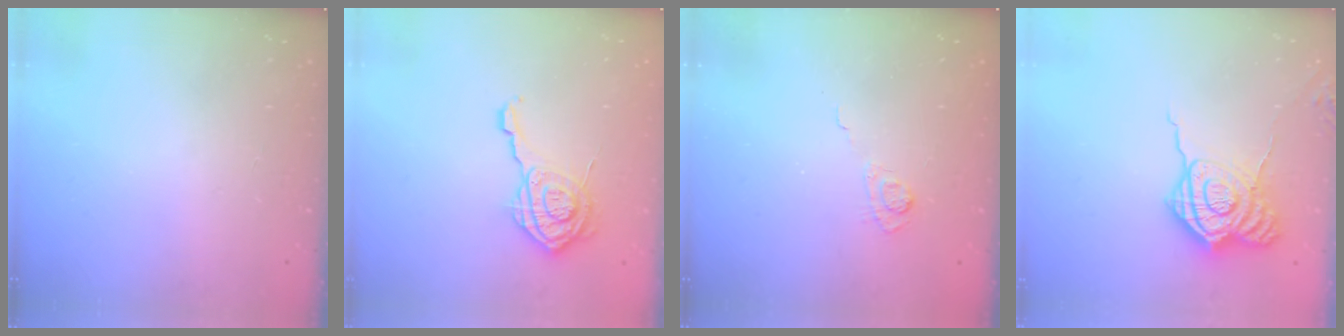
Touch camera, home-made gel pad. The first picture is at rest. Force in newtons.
{"total": 11.7, "press": 11.6, "slide": 0.7}
{"total": 3.8, "press": 3.5, "slide": 1.6}
{"total": 14.3, "press": 14.3, "slide": 1.1}